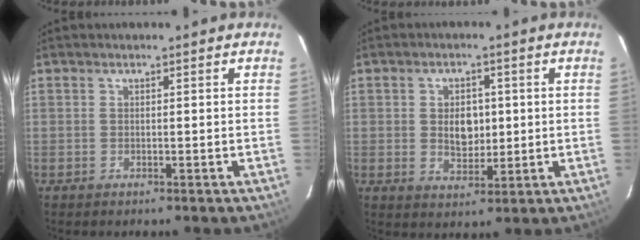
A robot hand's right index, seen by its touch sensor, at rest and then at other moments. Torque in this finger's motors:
{"motor_torque": [0.09, 0.11, 0.10, 0.02]}